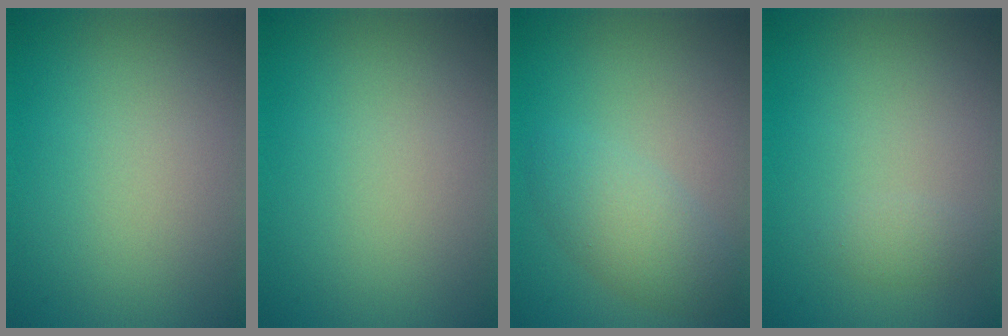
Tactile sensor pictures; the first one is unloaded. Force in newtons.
{"total": 0.0}
{"total": 3.2, "press": 3.2, "slide": 0.1}
{"total": 0.9, "press": 0.9, "slide": 0.0}